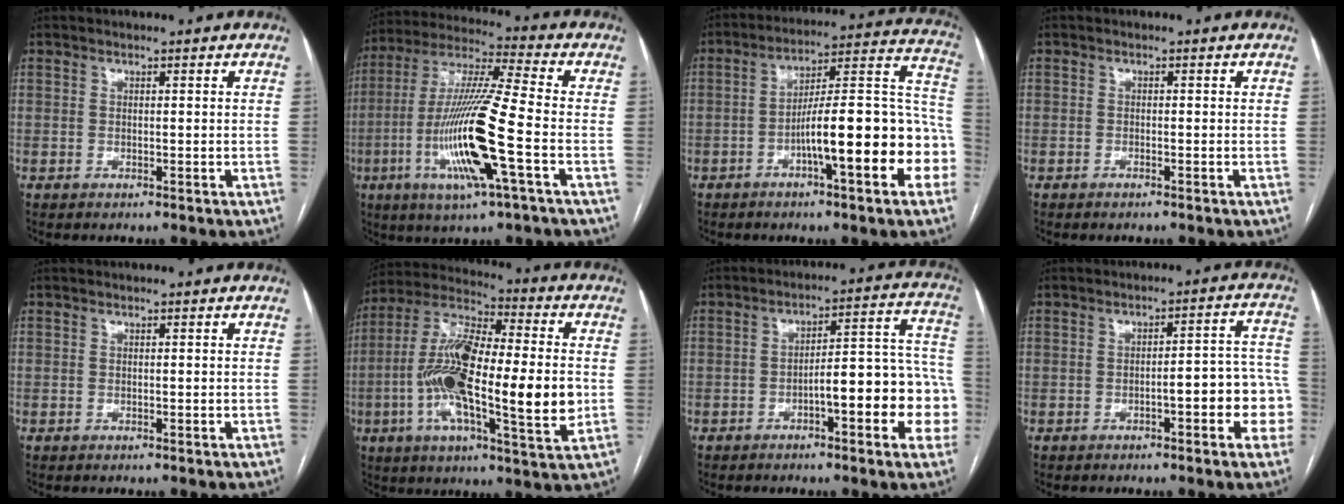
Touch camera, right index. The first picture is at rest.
{"total": 17.0, "force": [-5.0, 0.2, 16.3], "torque": [-0.332, -0.014, -0.099]}
{"total": 18.5, "force": [-5.8, 2.5, 17.4], "torque": [-0.206, 0.038, -0.082]}
{"total": 0.7, "force": [-0.6, 0.0, 0.3], "torque": [-0.011, -0.001, -0.009]}
{"total": 0.0}
{"total": 21.9, "force": [-2.7, 4.7, 21.3], "torque": [-0.393, 0.003, -0.051]}
{"total": 13.9, "force": [-4.2, 3.2, 12.9], "torque": [-0.146, 0.044, -0.054]}
{"total": 8.7, "force": [-2.7, 2.2, 7.9], "torque": [-0.084, 0.035, -0.034]}